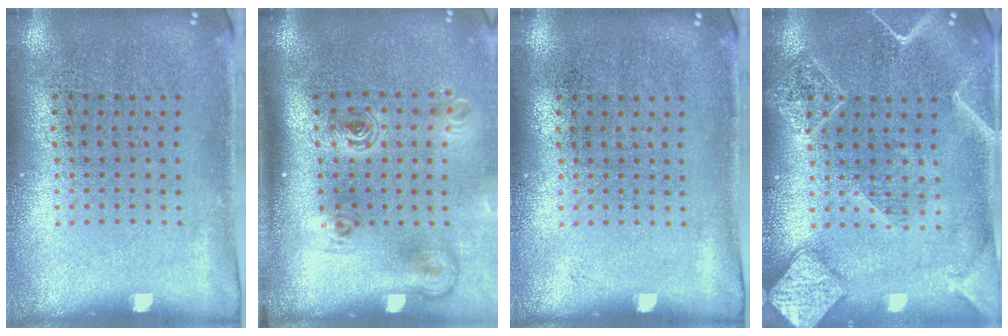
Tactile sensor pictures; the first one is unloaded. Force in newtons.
{"total": 2.3, "press": 1.4, "slide": 1.8}
{"total": 0.0}
{"total": 2.1, "press": 2.1, "slide": 0.3}